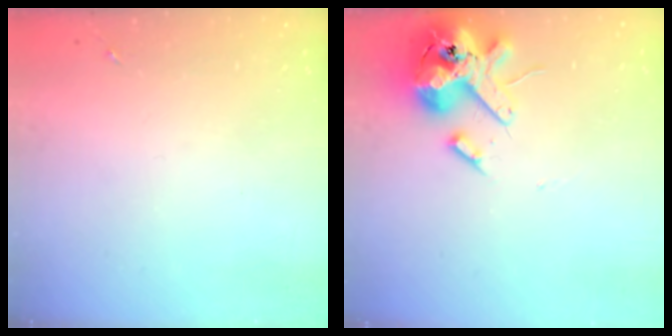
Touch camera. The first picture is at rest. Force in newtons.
{"total": 14.5, "press": 14.4, "slide": 2.4}